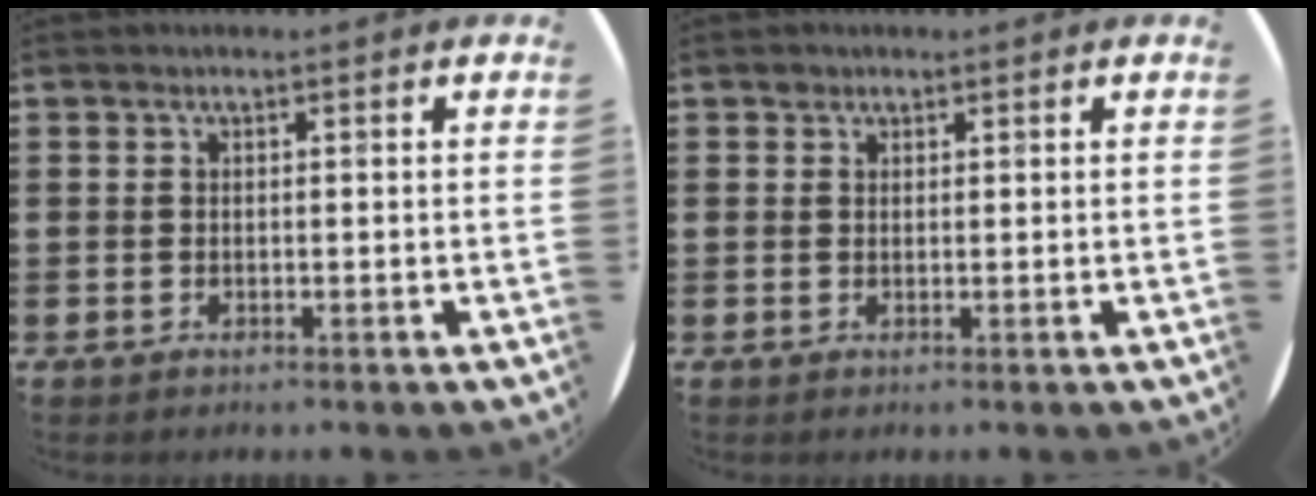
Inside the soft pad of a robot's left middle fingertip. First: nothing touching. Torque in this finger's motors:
{"motor_torque": [0.02, 0.04, 0.01, 0.00]}